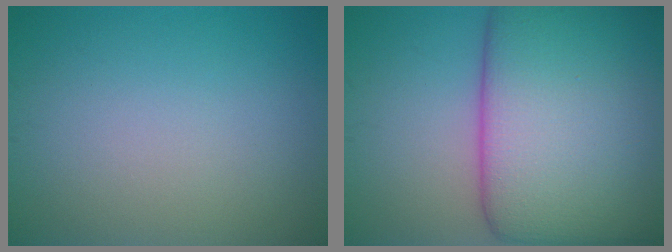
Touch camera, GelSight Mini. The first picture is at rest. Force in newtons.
{"total": 17.0, "press": 17.0, "slide": 0.5}